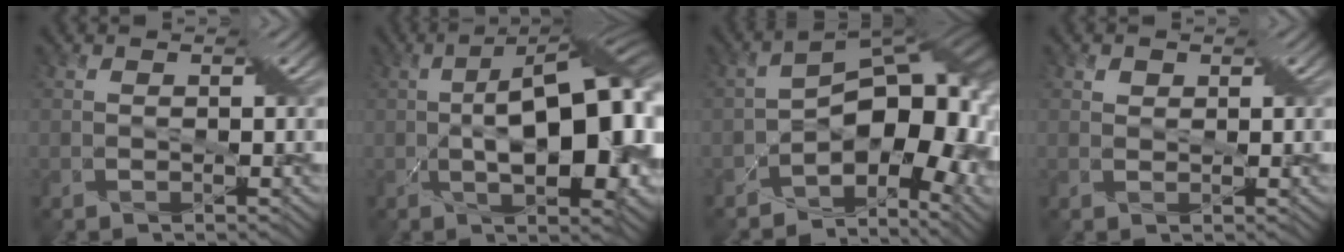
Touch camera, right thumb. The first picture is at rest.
{"total": 16.6, "force": [-0.7, 6.7, 15.1], "torque": [-0.215, 0.008, -0.014]}
{"total": 13.7, "force": [-4.4, 7.6, 10.5], "torque": [-0.124, -0.007, -0.077]}
{"total": 1.1, "force": [0.7, 0.8, 0.3], "torque": [-0.009, 0.000, 0.013]}